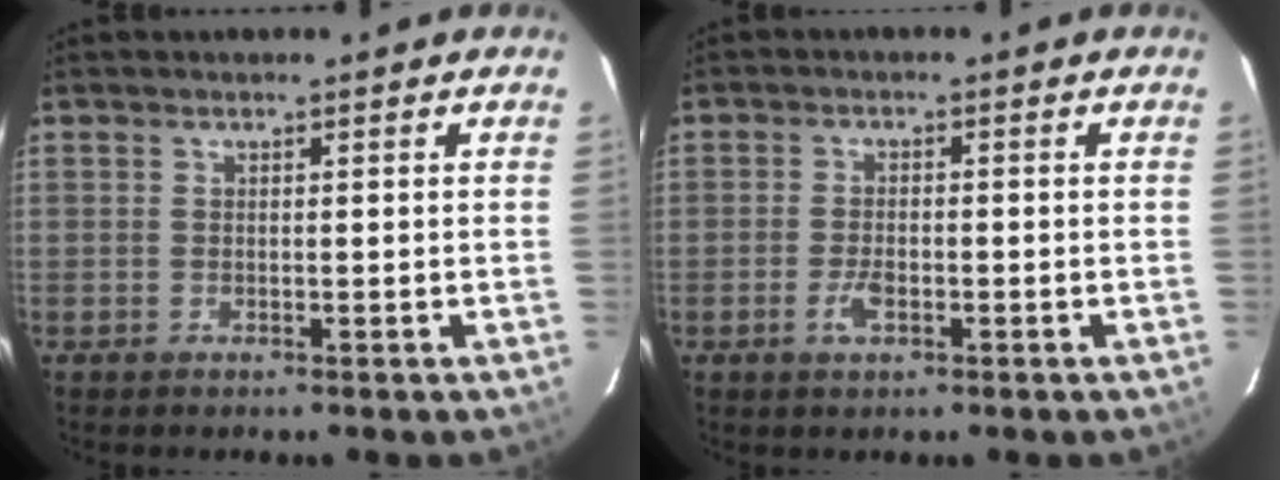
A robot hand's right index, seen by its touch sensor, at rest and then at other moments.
{"total": 3.4, "force": [-1.5, 1.6, 2.7], "torque": [-0.057, -0.001, -0.026]}